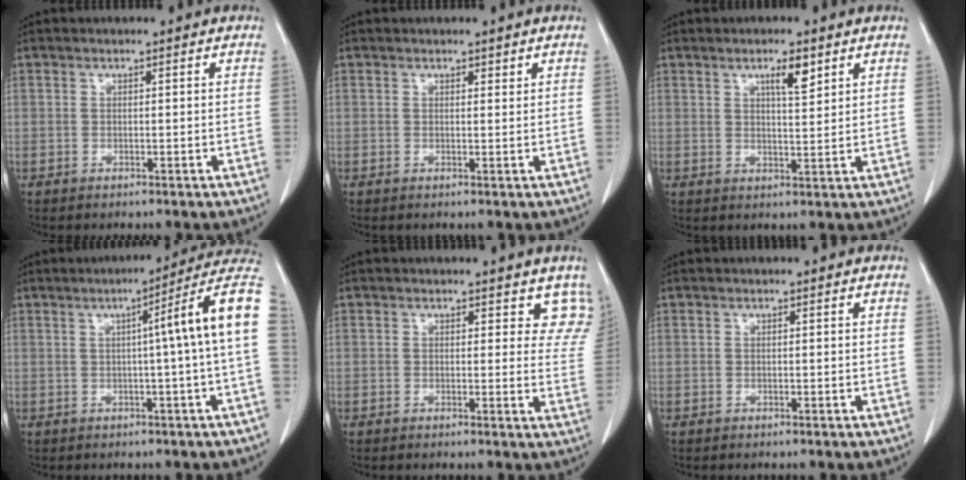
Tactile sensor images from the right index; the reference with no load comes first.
{"total": 0.7, "force": [0.5, 0.3, 0.2], "torque": [-0.005, -0.003, 0.007]}
{"total": 4.0, "force": [2.3, 0.7, 3.2], "torque": [-0.053, -0.002, 0.038]}
{"total": 10.9, "force": [1.3, -1.5, 10.8], "torque": [-0.127, 0.027, 0.008]}
{"total": 5.7, "force": [4.7, 2.8, 1.5], "torque": [0.014, -0.015, 0.031]}
{"total": 0.0}